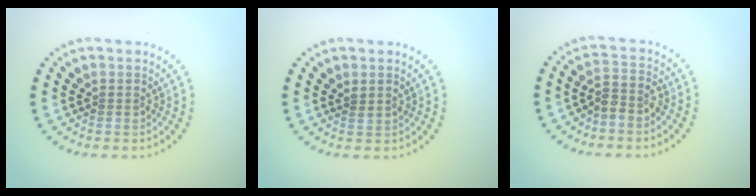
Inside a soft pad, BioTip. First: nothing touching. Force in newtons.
{"total": 0.6, "press": 0.3, "slide": 0.5}
{"total": 2.2, "press": 1.8, "slide": 1.3}